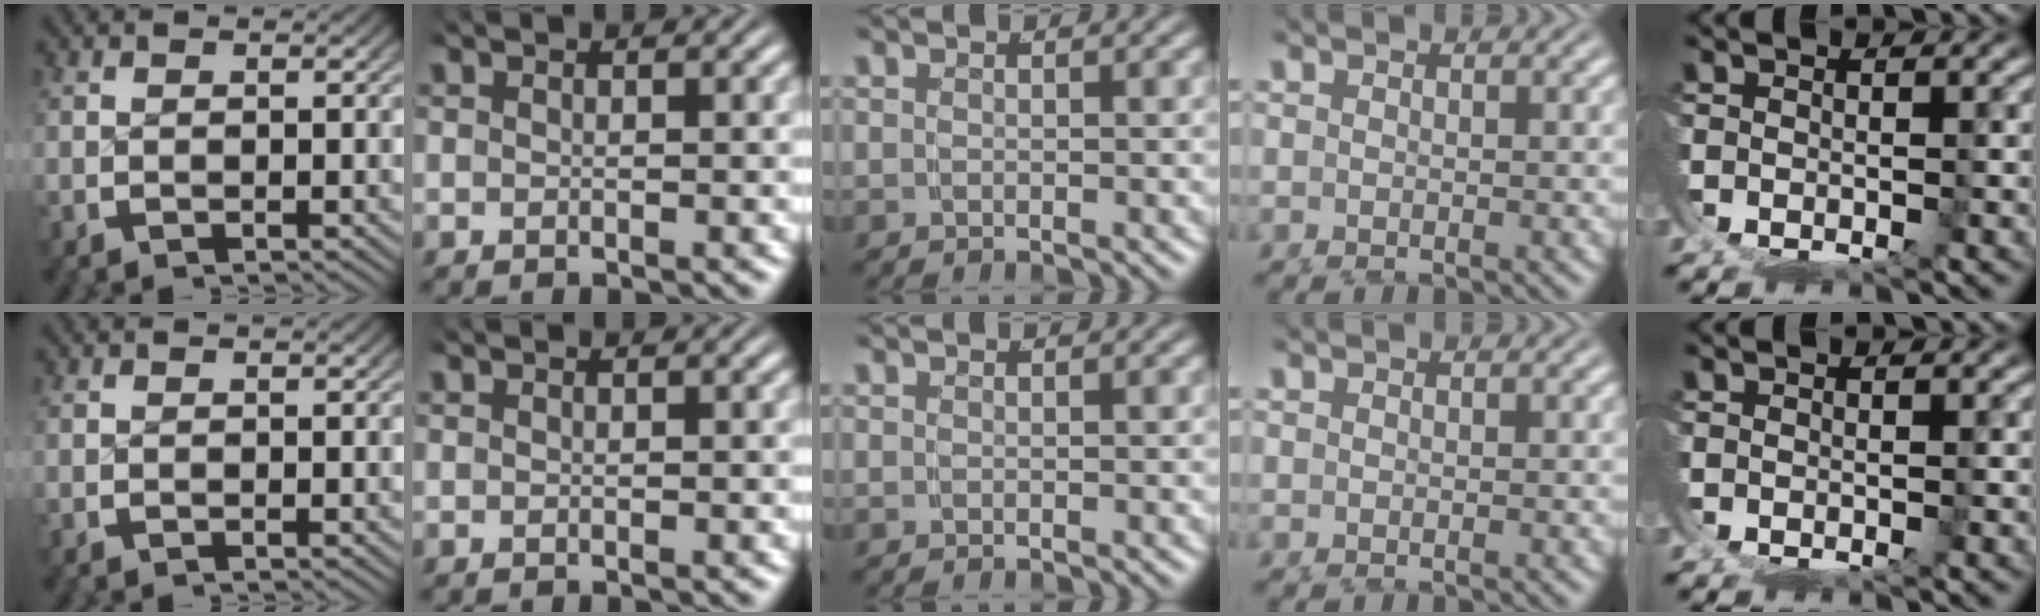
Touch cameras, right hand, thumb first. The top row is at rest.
{}